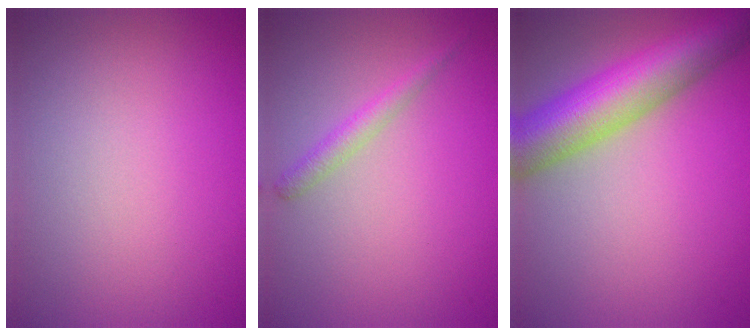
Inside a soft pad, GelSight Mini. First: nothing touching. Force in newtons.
{"total": 1.6, "press": 1.6, "slide": 0.0}
{"total": 9.3, "press": 9.3, "slide": 0.3}